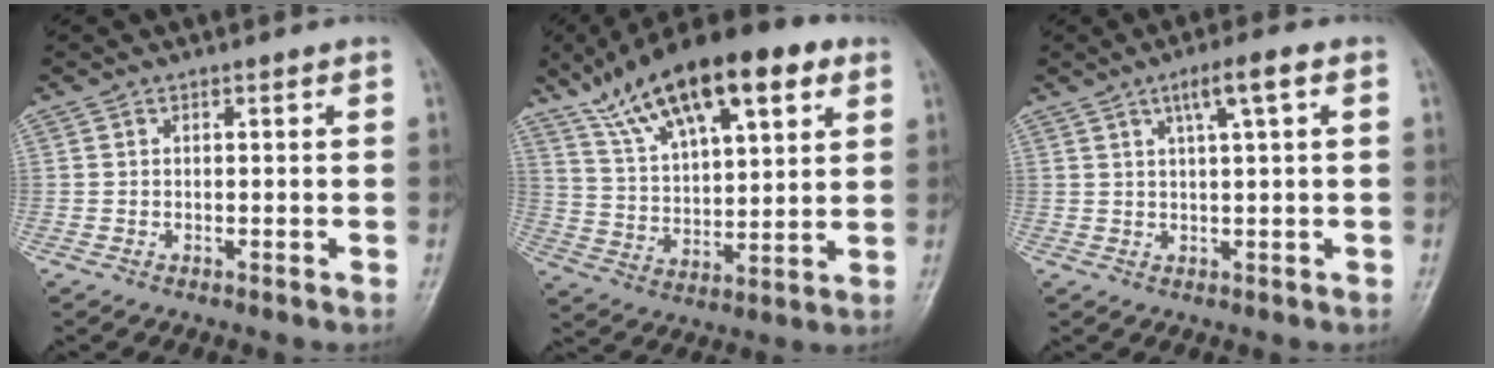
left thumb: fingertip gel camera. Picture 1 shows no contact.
{"total": 21.9, "force": [12.0, 8.5, 16.3], "torque": [-0.250, -0.017, 0.210]}
{"total": 5.5, "force": [2.2, 0.5, 5.0], "torque": [-0.089, 0.007, 0.038]}